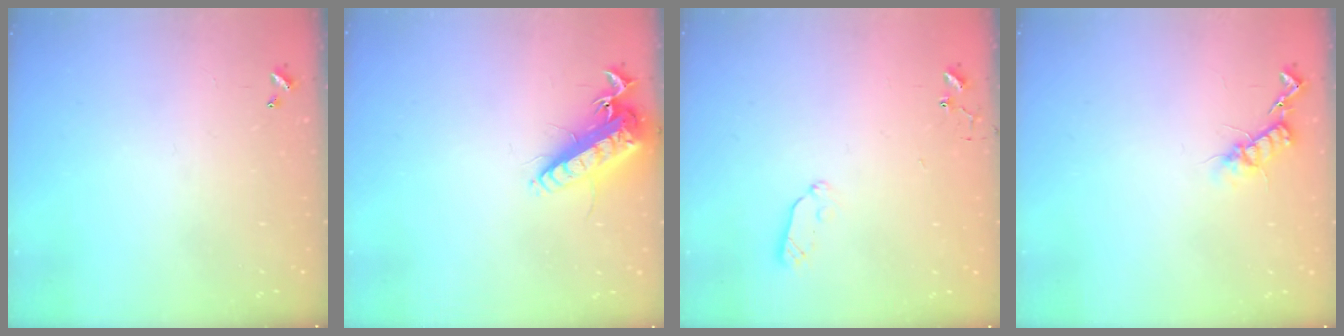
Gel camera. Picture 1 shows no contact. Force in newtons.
{"total": 15.3, "press": 15.0, "slide": 3.0}
{"total": 5.9, "press": 5.9, "slide": 0.6}
{"total": 10.8, "press": 10.8, "slide": 0.1}